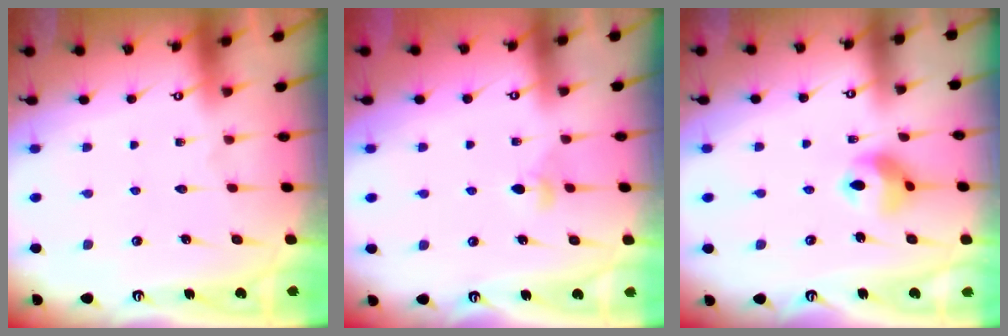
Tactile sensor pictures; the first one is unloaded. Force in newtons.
{"total": 2.8, "press": 2.7, "slide": 0.4}
{"total": 9.6, "press": 9.4, "slide": 2.1}